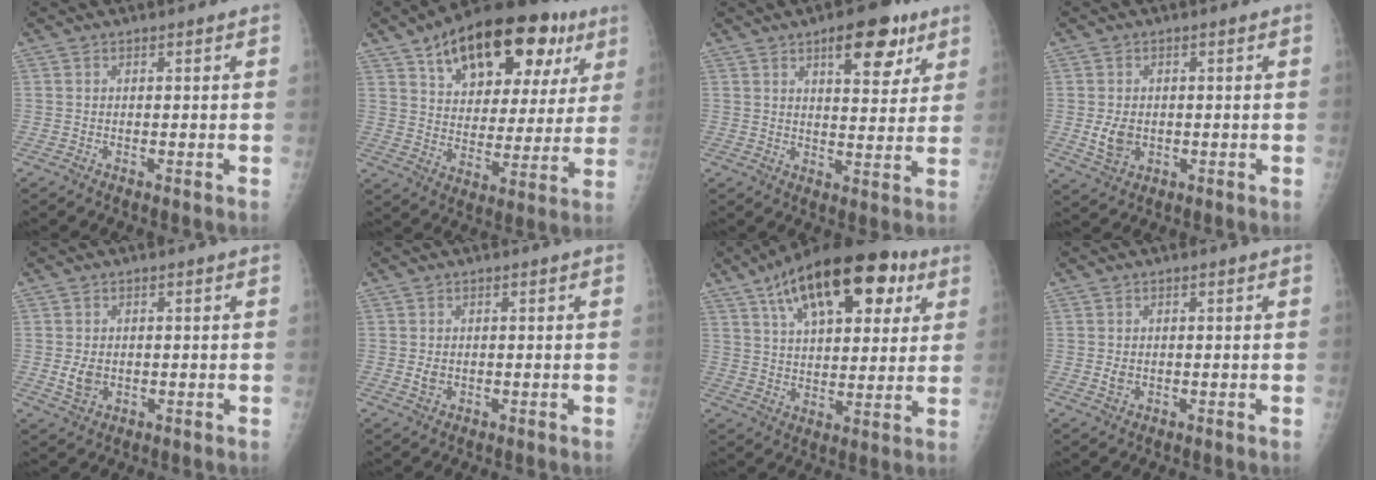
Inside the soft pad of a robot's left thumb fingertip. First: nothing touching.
{"total": 25.3, "force": [13.2, 12.9, 17.3], "torque": [-0.223, -0.004, 0.200]}
{"total": 10.7, "force": [5.9, 4.7, 7.6], "torque": [-0.072, -0.025, 0.080]}
{"total": 4.8, "force": [-0.5, 3.6, 3.0], "torque": [-0.045, -0.005, 0.000]}
{"total": 3.6, "force": [-0.2, 2.8, 2.3], "torque": [-0.036, -0.004, 0.002]}
{"total": 1.9, "force": [0.0, 1.5, 1.2], "torque": [-0.015, -0.001, 0.003]}
{"total": 22.2, "force": [10.9, 10.7, 16.2], "torque": [-0.229, -0.007, 0.172]}
{"total": 1.8, "force": [0.0, 1.4, 1.1], "torque": [-0.014, -0.001, 0.003]}